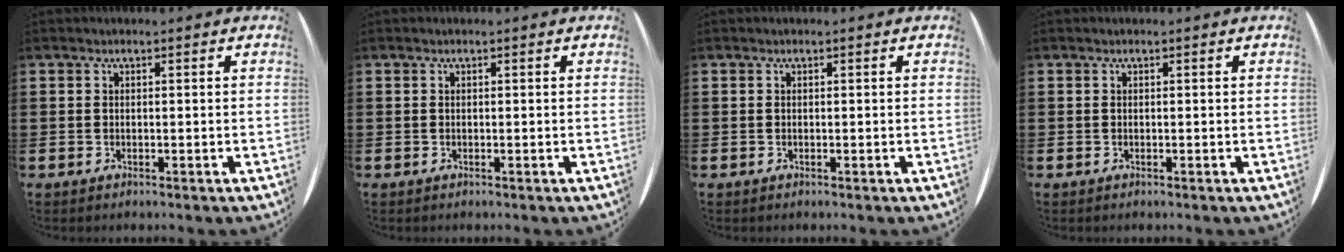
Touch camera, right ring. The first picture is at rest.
{"total": 0.0}
{"total": 0.0}
{"total": 0.0}